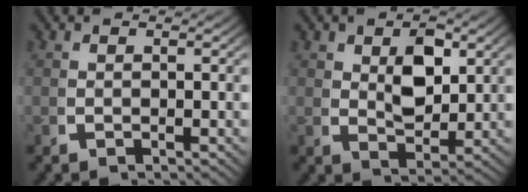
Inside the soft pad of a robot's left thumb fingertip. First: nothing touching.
{"total": 3.6, "force": [1.1, 2.1, 2.7], "torque": [-0.046, -0.019, 0.032]}